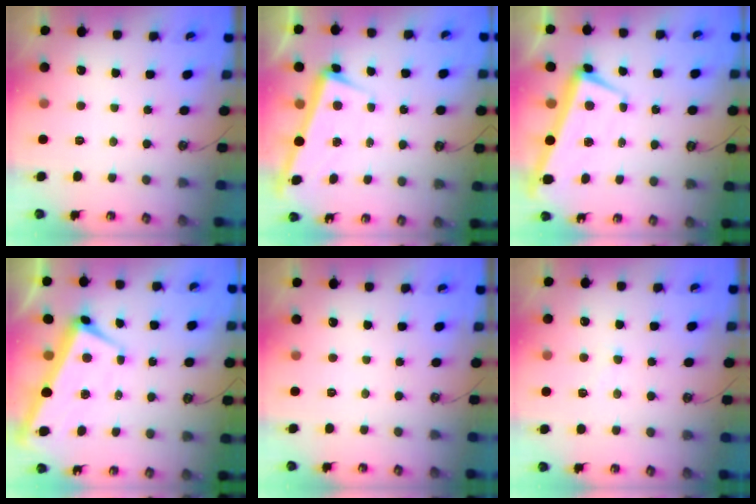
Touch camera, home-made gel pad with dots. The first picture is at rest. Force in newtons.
{"total": 3.6, "press": 3.4, "slide": 1.2}
{"total": 2.5, "press": 2.5, "slide": 0.4}
{"total": 1.1, "press": 0.2, "slide": 1.1}
{"total": 0.0}
{"total": 1.6, "press": 1.4, "slide": 0.7}